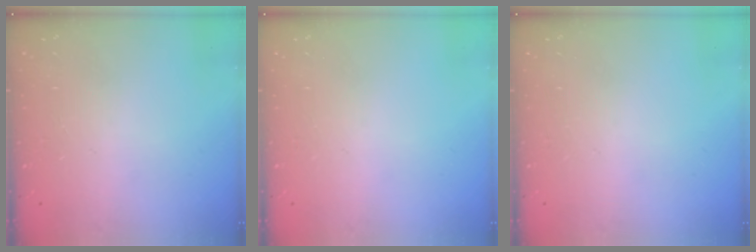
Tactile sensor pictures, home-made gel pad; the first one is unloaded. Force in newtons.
{"total": 0.0}
{"total": 0.0}